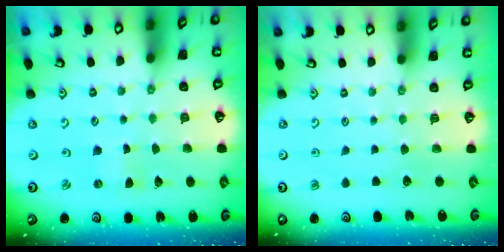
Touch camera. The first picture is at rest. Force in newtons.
{"total": 0.0}